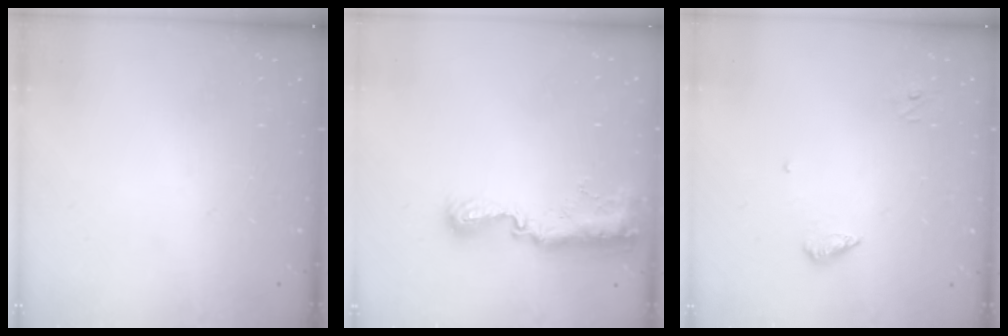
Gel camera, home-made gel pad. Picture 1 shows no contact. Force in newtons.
{"total": 9.1, "press": 9.1, "slide": 0.8}
{"total": 6.0, "press": 6.0, "slide": 0.6}